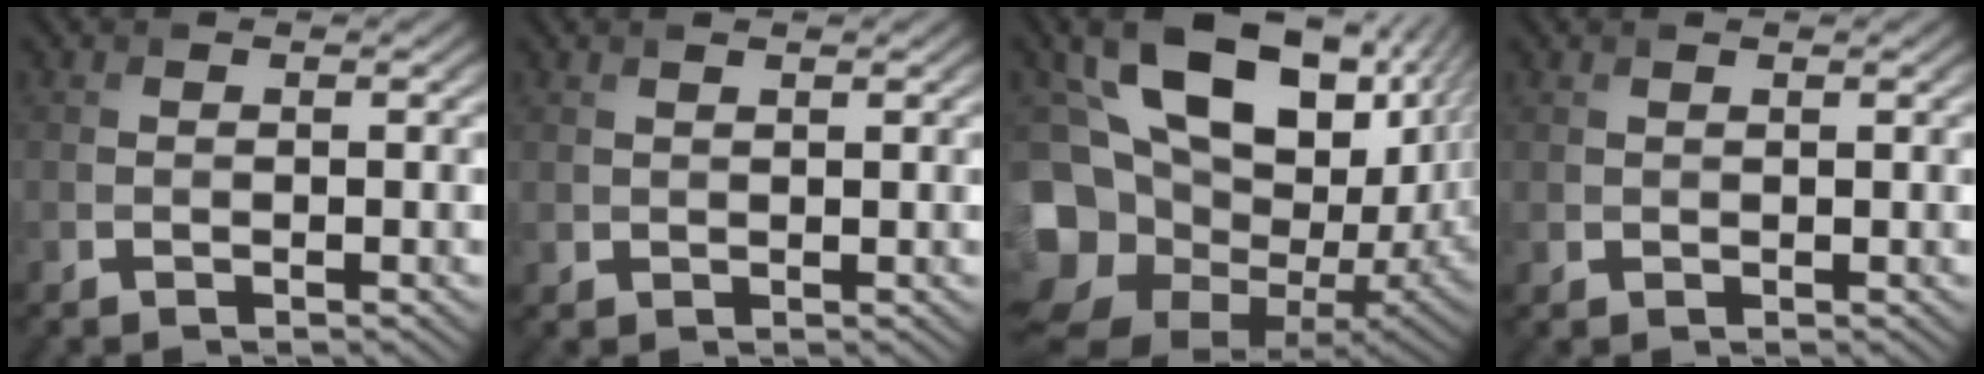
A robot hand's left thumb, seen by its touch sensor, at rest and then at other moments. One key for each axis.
{"total": 0.9, "fx": 0.9, "fy": 0.2, "fz": 0.2, "tx": -0.010, "ty": -0.001, "tz": 0.021}
{"total": 18.7, "fx": 2.2, "fy": 13.1, "fz": 13.1, "tx": -0.259, "ty": -0.030, "tz": 0.084}
{"total": 0.6, "fx": 0.6, "fy": 0.2, "fz": 0.1, "tx": -0.008, "ty": -0.002, "tz": 0.013}